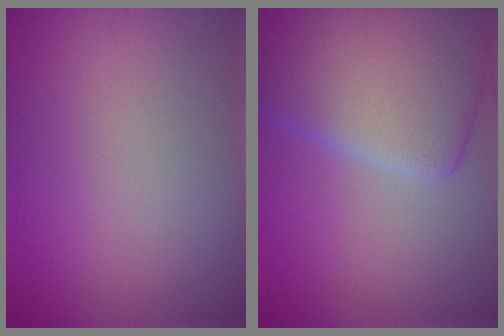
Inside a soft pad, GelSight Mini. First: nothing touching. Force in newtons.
{"total": 9.2, "press": 9.2, "slide": 0.8}